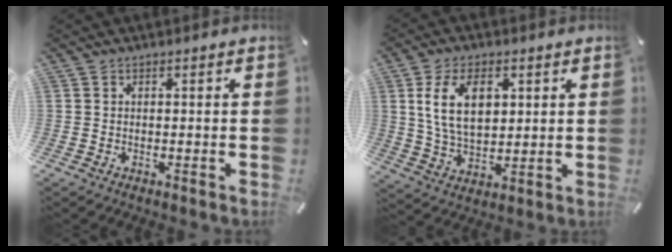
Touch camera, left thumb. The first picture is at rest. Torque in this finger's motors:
{"motor_torque": [0.61, 0.71, 1.42, -1.35, 0.56]}